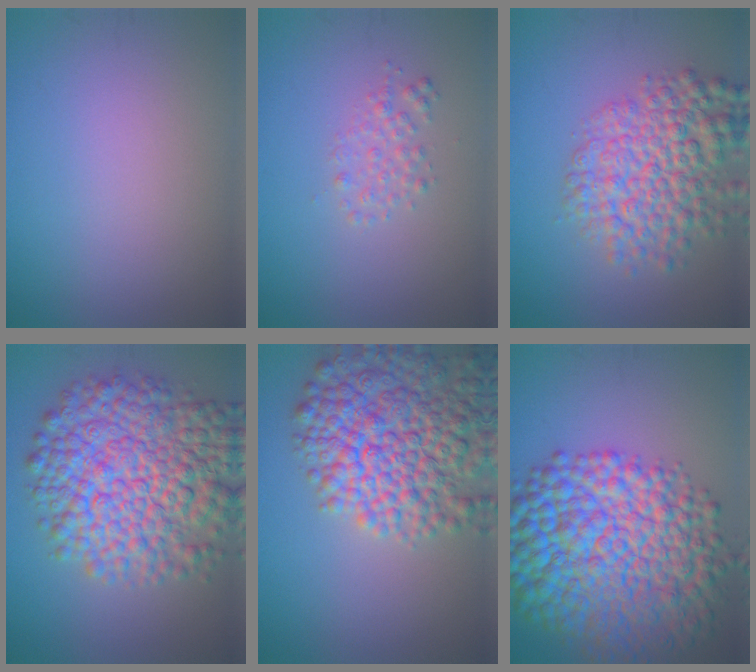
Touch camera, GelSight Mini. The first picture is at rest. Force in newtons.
{"total": 1.5, "press": 1.5, "slide": 0.0}
{"total": 7.3, "press": 7.3, "slide": 0.3}
{"total": 11.7, "press": 11.7, "slide": 0.3}
{"total": 10.3, "press": 10.3, "slide": 0.5}
{"total": 14.9, "press": 14.9, "slide": 0.2}